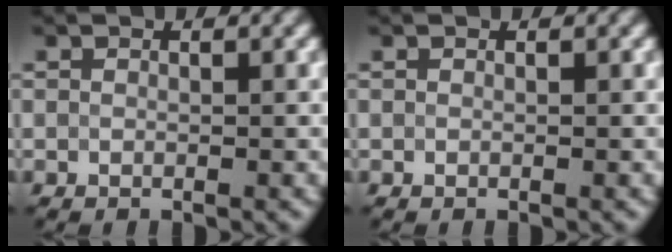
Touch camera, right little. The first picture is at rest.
{"total": 0.0}